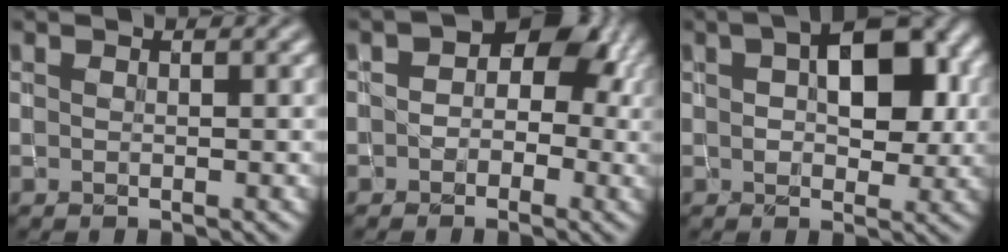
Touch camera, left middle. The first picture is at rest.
{"total": 4.6, "force": [0.1, 3.5, 3.0], "torque": [-0.005, 0.010, -0.009]}
{"total": 7.4, "force": [1.7, 4.1, 5.8], "torque": [-0.088, 0.009, 0.023]}